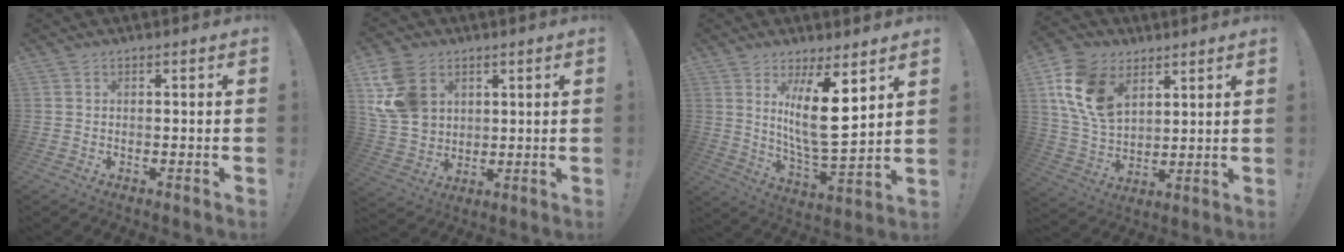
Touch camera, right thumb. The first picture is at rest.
{"total": 14.9, "force": [5.7, 11.2, 8.0], "torque": [-0.153, -0.018, 0.119]}
{"total": 14.6, "force": [5.6, 3.6, 13.0], "torque": [-0.240, -0.039, 0.087]}
{"total": 16.6, "force": [7.6, 11.0, 9.7], "torque": [-0.192, -0.033, 0.146]}